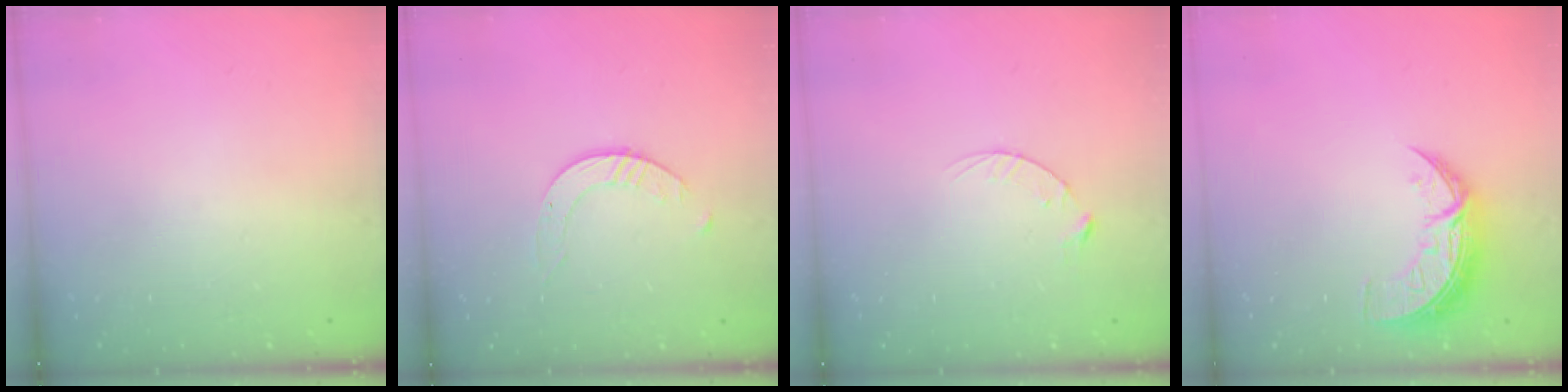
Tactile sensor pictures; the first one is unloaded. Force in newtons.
{"total": 2.6, "press": 2.6, "slide": 0.3}
{"total": 3.5, "press": 3.5, "slide": 0.4}
{"total": 9.0, "press": 9.0, "slide": 0.5}